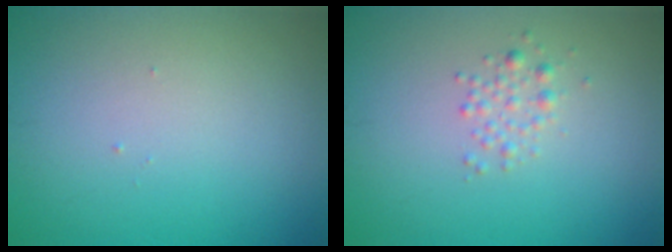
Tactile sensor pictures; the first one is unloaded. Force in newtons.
{"total": 1.4, "press": 1.4, "slide": 0.1}